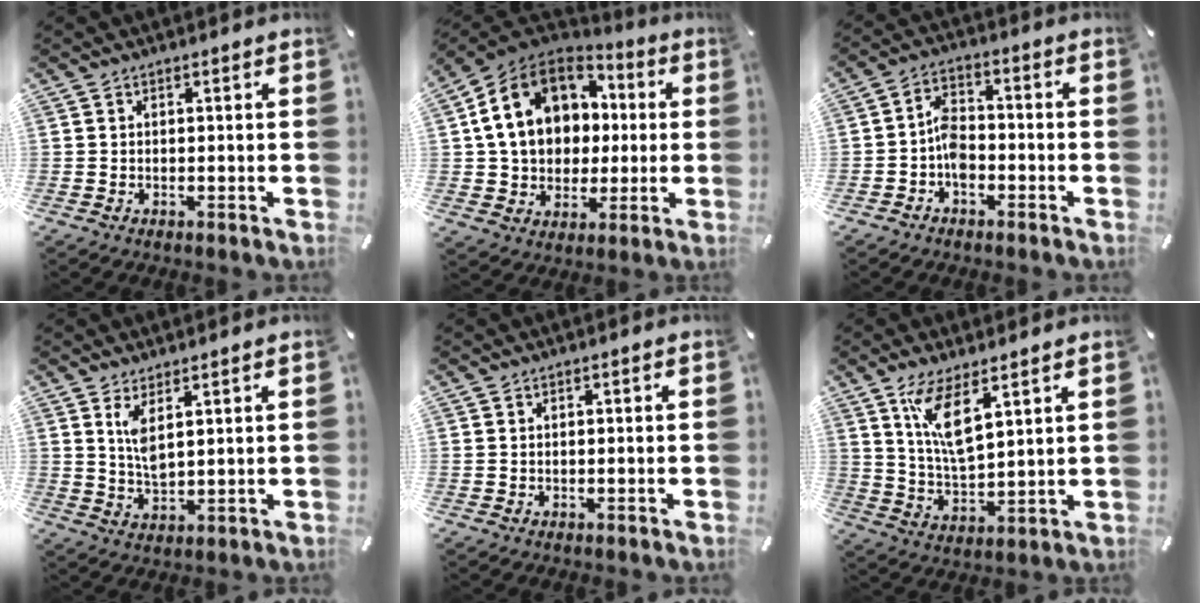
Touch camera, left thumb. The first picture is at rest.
{"total": 17.1, "force": [3.3, 14.3, 8.8], "torque": [-0.177, 0.005, 0.068]}
{"total": 6.3, "force": [-2.7, 4.4, 3.7], "torque": [-0.073, 0.021, -0.049]}
{"total": 5.3, "force": [2.9, 1.8, 4.1], "torque": [-0.081, -0.013, 0.051]}
{"total": 0.0}
{"total": 9.9, "force": [6.3, 3.0, 7.0], "torque": [-0.150, -0.027, 0.111]}